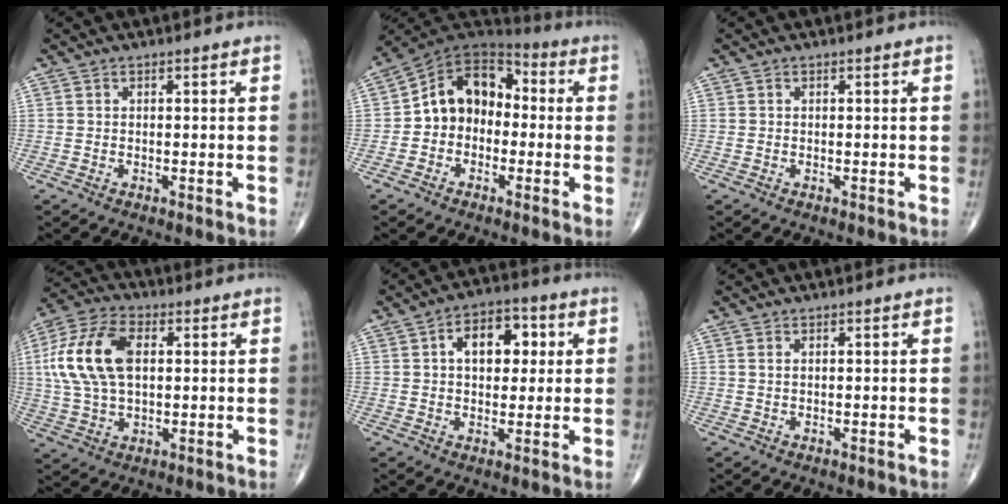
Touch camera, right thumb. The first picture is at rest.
{"total": 12.6, "force": [-0.9, 9.8, 8.0], "torque": [-0.097, 0.045, -0.033]}
{"total": 0.0}
{"total": 15.8, "force": [2.7, 9.2, 12.6], "torque": [-0.257, 0.013, 0.048]}
{"total": 9.9, "force": [2.3, 6.2, 7.4], "torque": [-0.075, 0.011, 0.031]}
{"total": 0.6, "force": [0.4, 0.2, 0.5], "torque": [-0.010, 0.006, 0.008]}